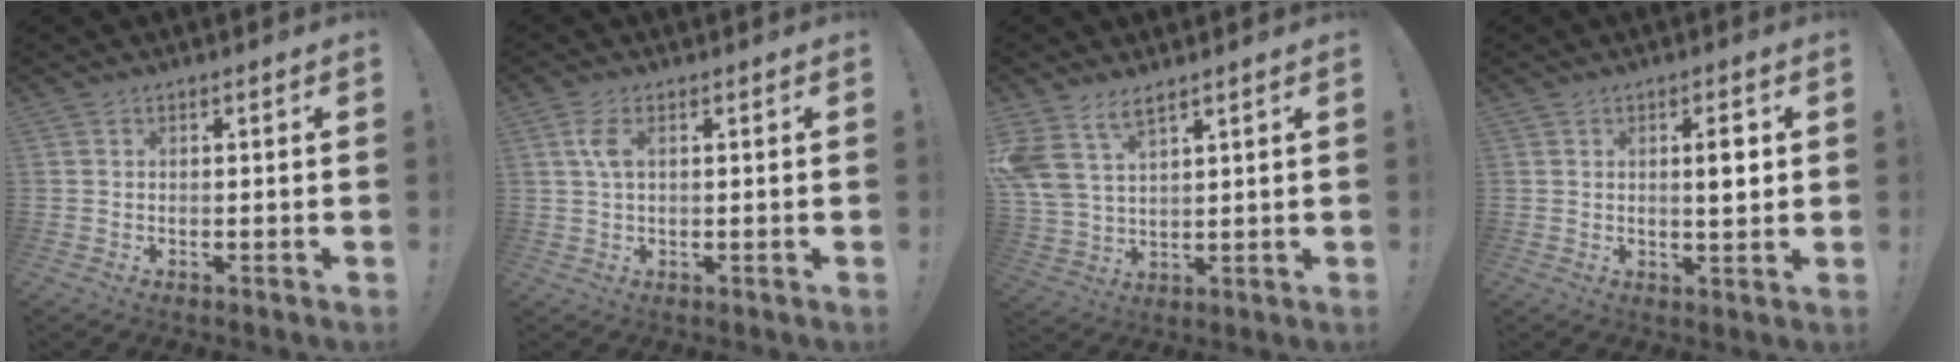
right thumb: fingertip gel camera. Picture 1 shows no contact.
{"total": 4.4, "force": [1.2, 1.8, 3.9], "torque": [-0.081, 0.001, 0.019]}
{"total": 9.0, "force": [6.1, 4.2, 5.1], "torque": [-0.115, -0.021, 0.122]}
{"total": 4.6, "force": [1.0, 1.0, 4.4], "torque": [-0.061, -0.007, 0.009]}